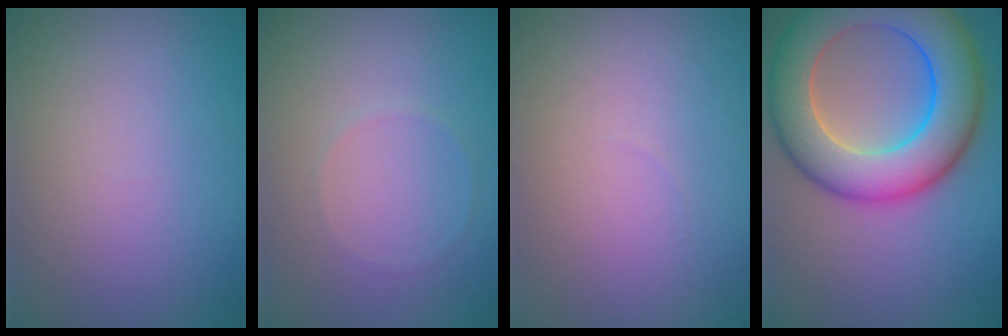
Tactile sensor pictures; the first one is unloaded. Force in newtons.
{"total": 0.5, "press": 0.5, "slide": 0.1}
{"total": 0.0}
{"total": 11.1, "press": 11.1, "slide": 0.4}